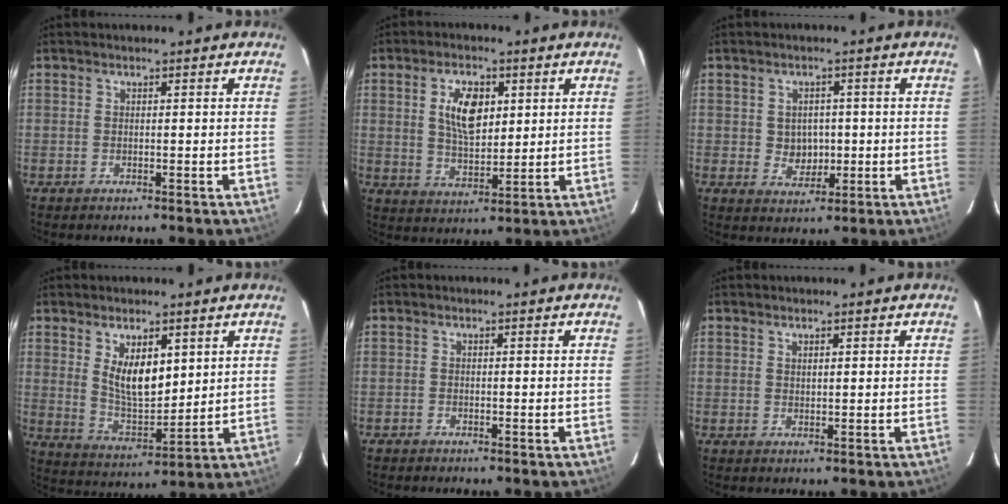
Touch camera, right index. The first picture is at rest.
{"total": 8.6, "force": [2.6, 4.4, 6.9], "torque": [-0.126, 0.007, 0.052]}
{"total": 4.4, "force": [0.0, 3.9, 2.0], "torque": [-0.035, 0.006, 0.009]}
{"total": 9.7, "force": [3.7, 4.5, 7.8], "torque": [-0.135, -0.008, 0.082]}
{"total": 0.8, "force": [-0.7, 0.4, -0.1], "torque": [-0.004, 0.003, -0.013]}
{"total": 1.2, "force": [0.7, 0.5, 0.8], "torque": [-0.012, 0.003, 0.013]}